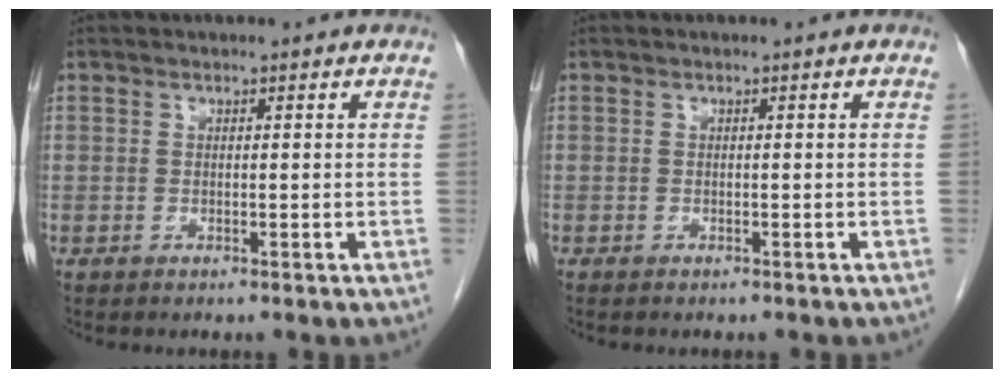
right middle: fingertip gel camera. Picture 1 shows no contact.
{"total": 1.3, "force": [-1.1, 0.3, 0.6], "torque": [-0.013, -0.003, -0.010]}